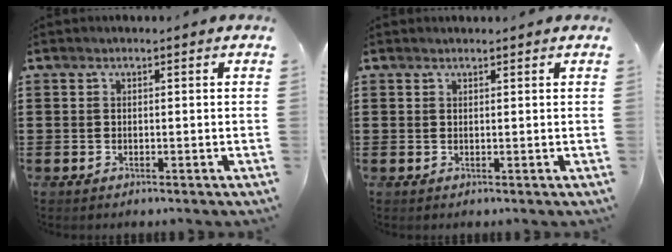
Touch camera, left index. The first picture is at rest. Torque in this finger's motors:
{"motor_torque": [2.14, 0.00, 0.09, 0.00]}